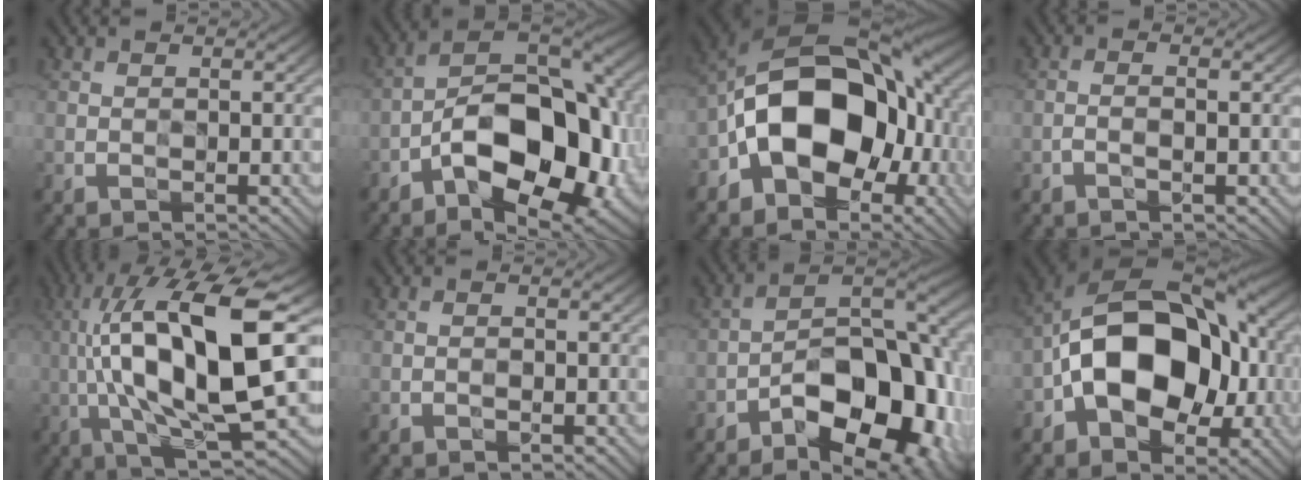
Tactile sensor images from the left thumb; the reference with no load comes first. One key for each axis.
{"total": 16.8, "fx": -5.8, "fy": 9.0, "fz": 12.9, "tx": -0.187, "ty": -0.006, "tz": -0.105}
{"total": 15.0, "fx": -3.6, "fy": 10.0, "fz": 10.7, "tx": -0.149, "ty": 0.006, "tz": -0.072}
{"total": 1.4, "fx": -0.6, "fy": 0.4, "fz": 1.2, "tx": -0.024, "ty": 0.005, "tz": -0.015}
{"total": 17.7, "fx": 1.6, "fy": 5.3, "fz": 16.8, "tx": -0.325, "ty": 0.028, "tz": 0.028}
{"total": 0.6, "fx": -0.3, "fy": 0.3, "fz": 0.4, "tx": -0.007, "ty": 0.002, "tz": -0.004}
{"total": 17.1, "fx": -7.7, "fy": 8.6, "fz": 12.6, "tx": -0.163, "ty": -0.005, "tz": -0.130}
{"total": 16.2, "fx": -2.3, "fy": 10.6, "fz": 12.0, "tx": -0.181, "ty": 0.009, "tz": -0.055}